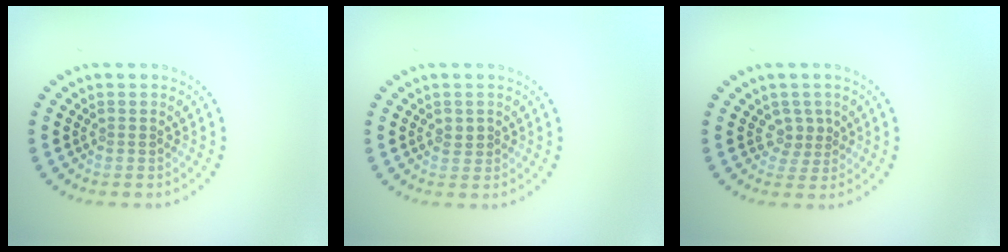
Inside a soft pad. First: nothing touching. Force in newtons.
{"total": 1.0, "press": 1.0, "slide": 0.3}
{"total": 1.9, "press": 1.3, "slide": 1.4}